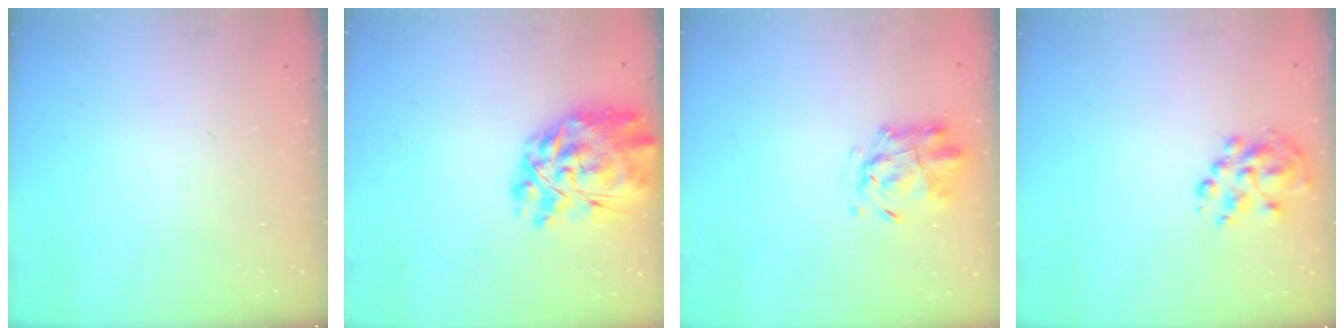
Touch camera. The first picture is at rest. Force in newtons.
{"total": 17.1, "press": 16.2, "slide": 5.6}
{"total": 3.1, "press": 2.8, "slide": 1.5}
{"total": 6.7, "press": 6.5, "slide": 1.8}